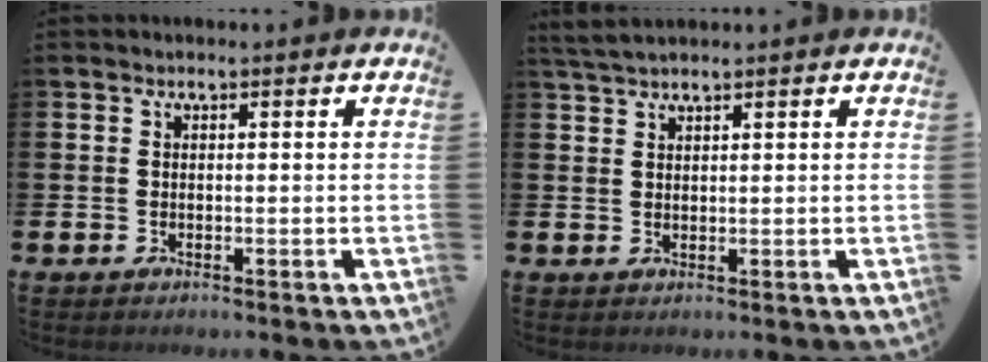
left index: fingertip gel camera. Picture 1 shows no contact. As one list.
[{"total": 1.2, "force": [1.1, 0.2, 0.1], "torque": [0.001, 0.001, 0.021]}]